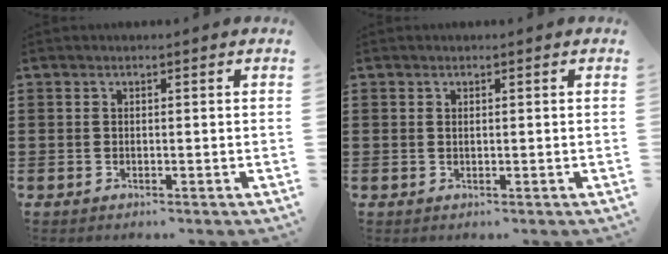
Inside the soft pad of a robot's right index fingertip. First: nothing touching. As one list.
[{"total": 0.0}]